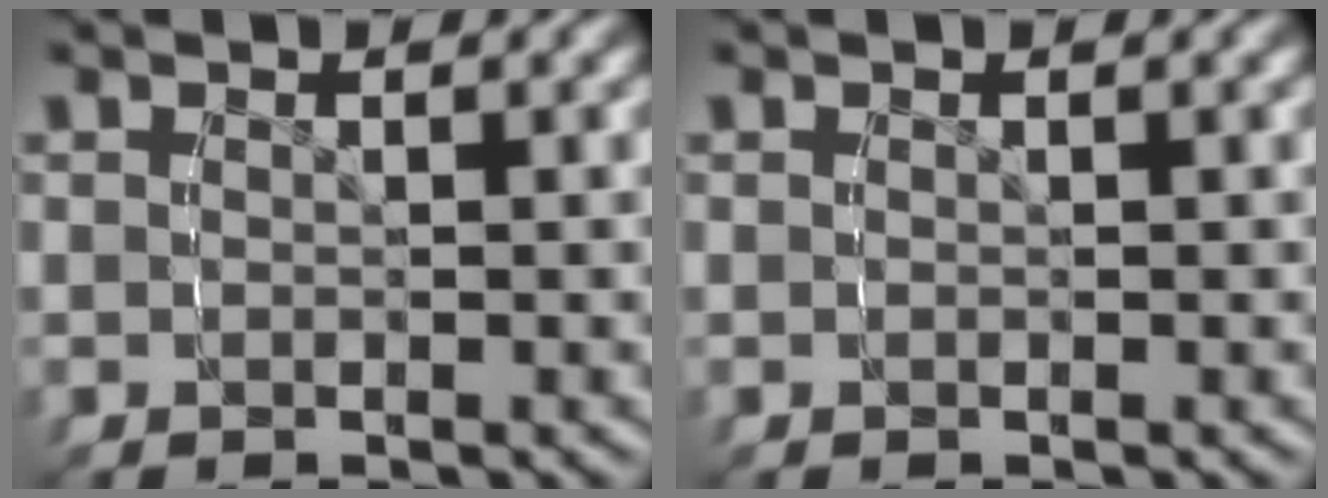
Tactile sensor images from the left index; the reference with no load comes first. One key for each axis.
{"total": 0.0}